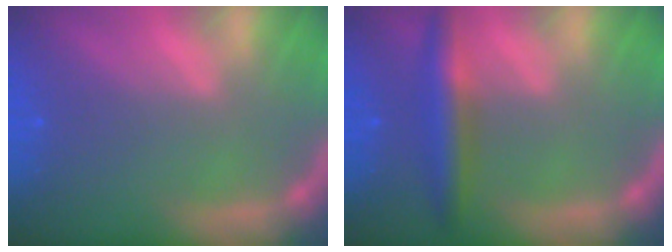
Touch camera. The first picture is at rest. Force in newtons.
{"total": 4.5}